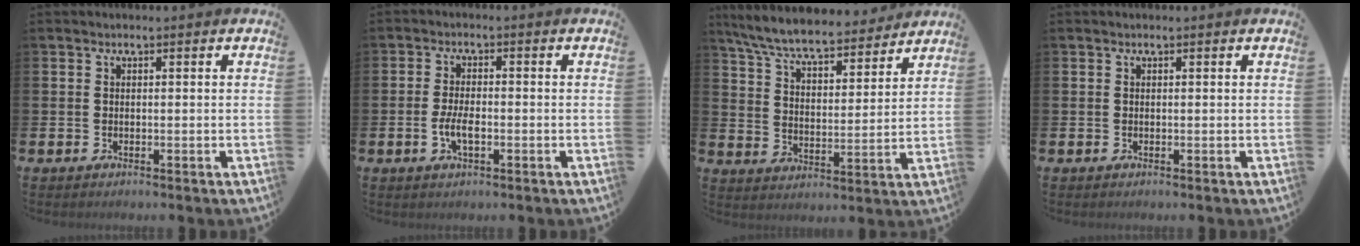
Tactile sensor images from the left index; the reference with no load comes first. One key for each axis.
{"total": 3.3, "fx": -0.9, "fy": 1.4, "fz": 2.9, "tx": -0.058, "ty": 0.001, "tz": -0.018}
{"total": 7.8, "fx": 7.2, "fy": 1.3, "fz": 2.7, "tx": -0.089, "ty": -0.048, "tz": 0.126}
{"total": 0.0}